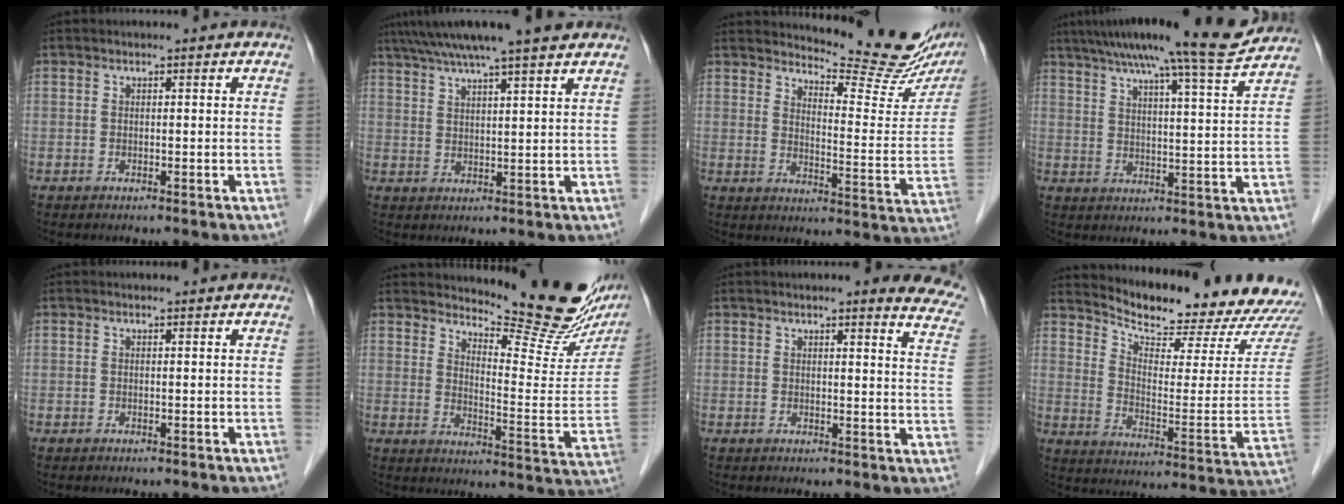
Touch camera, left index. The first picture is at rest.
{"total": 12.7, "force": [10.5, 0.0, 7.1], "torque": [-0.125, 0.034, 0.151]}
{"total": 16.9, "force": [15.5, 1.7, 6.5], "torque": [-0.089, -0.079, 0.184]}
{"total": 16.9, "force": [14.7, -0.6, 8.3], "torque": [-0.133, -0.004, 0.203]}
{"total": 0.0}
{"total": 18.3, "force": [16.4, 1.7, 8.0], "torque": [-0.115, -0.085, 0.208]}
{"total": 10.4, "force": [9.1, 1.2, 4.9], "torque": [-0.030, -0.033, 0.070]}
{"total": 21.1, "force": [20.2, 2.4, 5.5], "torque": [-0.089, -0.099, 0.256]}